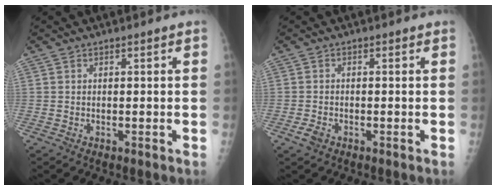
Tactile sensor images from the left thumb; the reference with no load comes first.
{"total": 2.3, "force": [-1.2, 1.5, 1.3], "torque": [-0.024, 0.001, -0.022]}